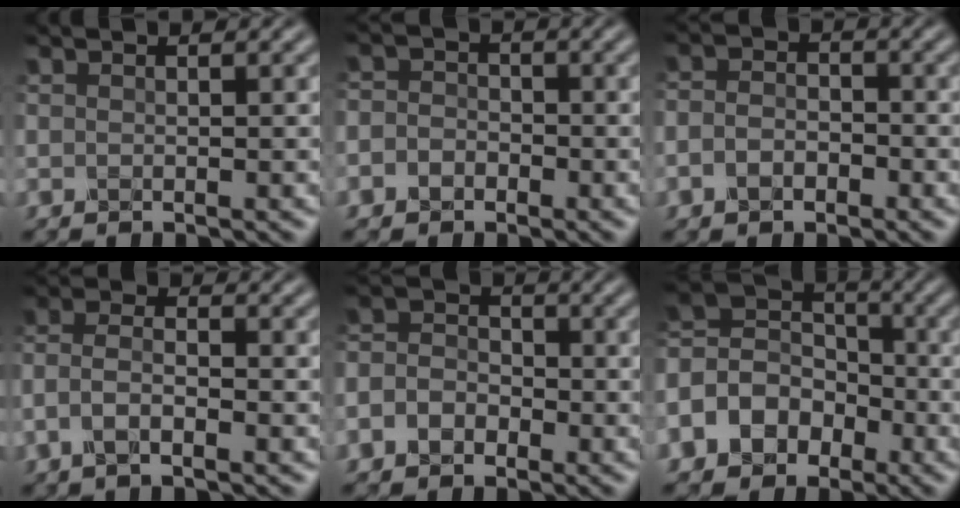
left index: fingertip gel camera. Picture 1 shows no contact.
{"total": 2.3, "force": [-1.0, 2.0, 0.6], "torque": [0.008, 0.007, -0.029]}
{"total": 2.4, "force": [-1.2, 1.7, 1.2], "torque": [-0.025, 0.005, -0.030]}
{"total": 3.4, "force": [-1.5, 1.3, 2.7], "torque": [-0.058, 0.008, -0.037]}
{"total": 3.4, "force": [-1.4, 2.7, 1.5], "torque": [-0.023, 0.005, -0.037]}
{"total": 7.7, "force": [-2.9, 6.2, 3.4], "torque": [-0.078, 0.009, -0.076]}